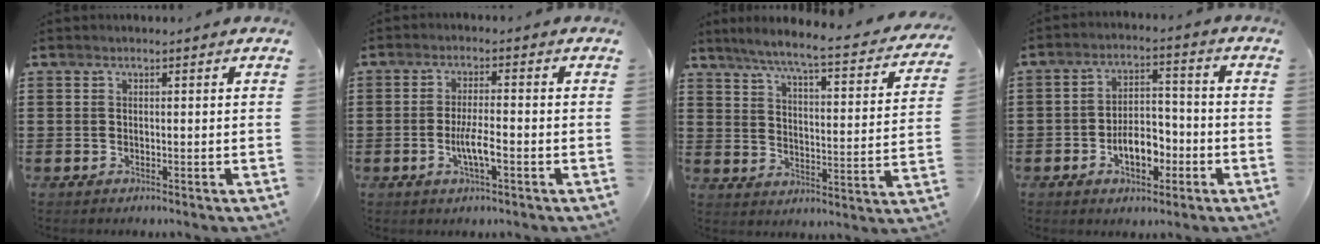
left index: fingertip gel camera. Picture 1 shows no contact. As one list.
[{"total": 4.7, "force": [-1.3, 0.9, 4.4], "torque": [-0.087, -0.003, -0.027]}, {"total": 5.8, "force": [4.9, -0.4, 3.1], "torque": [-0.082, -0.040, 0.075]}, {"total": 6.9, "force": [-2.8, 3.8, 5.1], "torque": [-0.084, 0.009, -0.052]}]